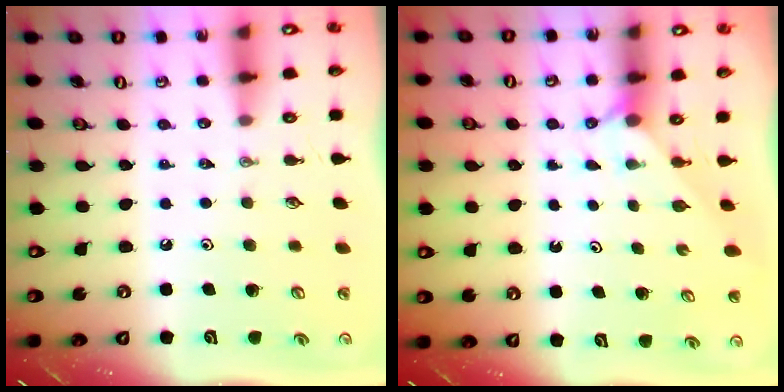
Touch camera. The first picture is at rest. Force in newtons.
{"total": 2.2, "press": 2.2, "slide": 0.2}